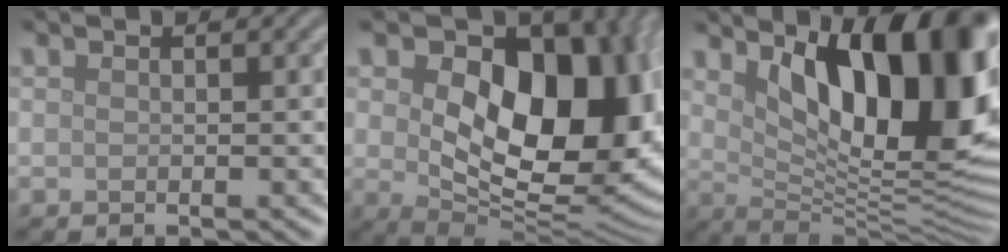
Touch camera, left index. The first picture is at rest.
{"total": 17.2, "force": [3.7, 10.6, 13.0], "torque": [-0.158, -0.005, 0.068]}
{"total": 15.5, "force": [5.3, 6.2, 13.1], "torque": [-0.150, 0.001, 0.078]}